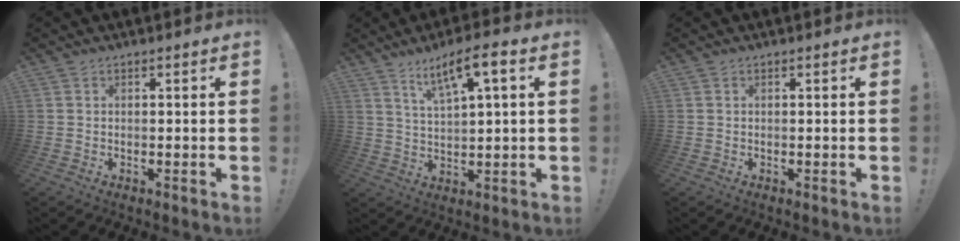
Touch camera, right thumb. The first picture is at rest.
{"total": 8.8, "force": [4.4, 1.7, 7.4], "torque": [-0.121, -0.018, 0.072]}
{"total": 0.0}